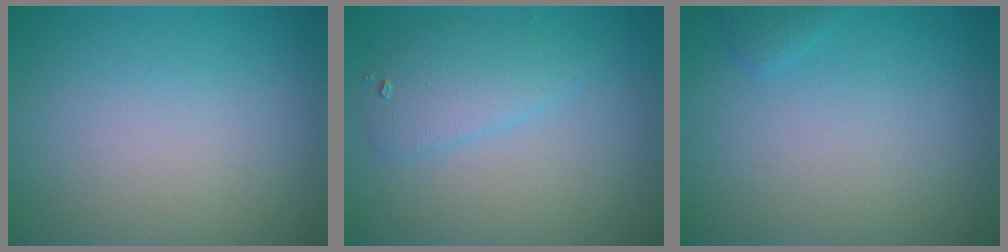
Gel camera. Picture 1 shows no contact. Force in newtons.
{"total": 2.6, "press": 2.6, "slide": 0.2}
{"total": 0.7, "press": 0.7, "slide": 0.1}